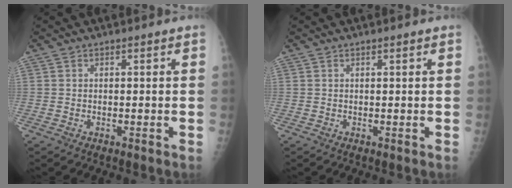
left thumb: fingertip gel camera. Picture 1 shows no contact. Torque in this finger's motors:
{"motor_torque": [-0.09, 0.06, -0.17, -0.10, 0.02]}